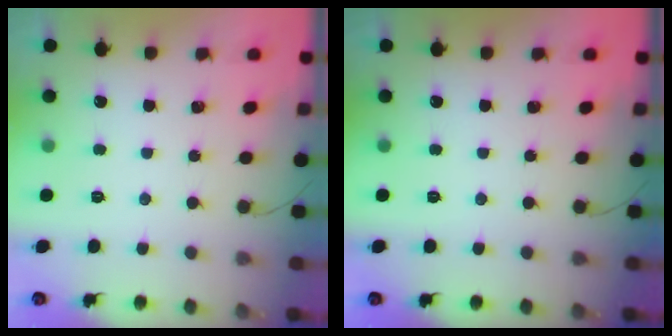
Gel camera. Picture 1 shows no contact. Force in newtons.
{"total": 0.0}